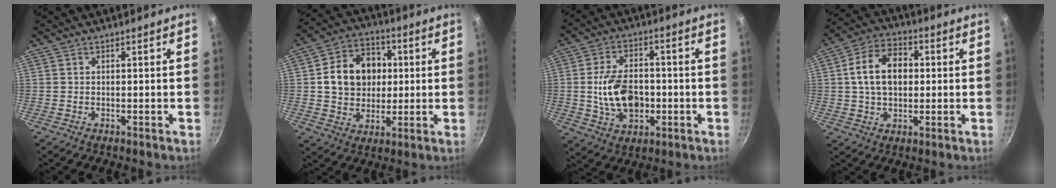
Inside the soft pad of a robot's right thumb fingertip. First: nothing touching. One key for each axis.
{"total": 14.1, "fx": 1.8, "fy": 11.6, "fz": 7.9, "tx": -0.097, "ty": 0.016, "tz": 0.027}
{"total": 12.7, "fx": -1.3, "fy": 8.4, "fz": 9.4, "tx": -0.144, "ty": 0.015, "tz": -0.019}
{"total": 12.2, "fx": 1.4, "fy": 8.5, "fz": 8.7, "tx": -0.125, "ty": 0.020, "tz": 0.013}